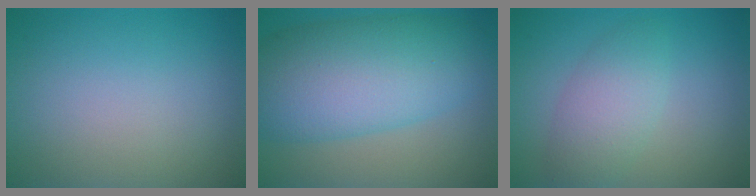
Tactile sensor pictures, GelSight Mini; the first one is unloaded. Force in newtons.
{"total": 10.7, "press": 10.7, "slide": 0.4}
{"total": 3.7, "press": 3.7, "slide": 0.2}